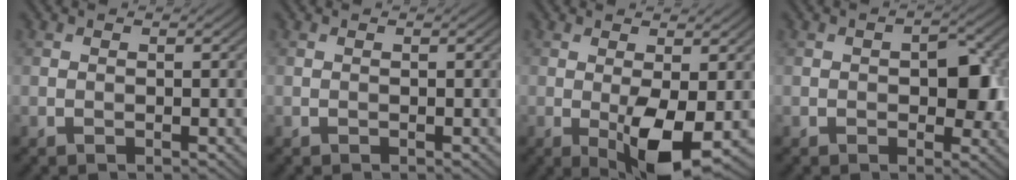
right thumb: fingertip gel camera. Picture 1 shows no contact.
{"total": 0.0}
{"total": 6.2, "force": [-1.2, 1.9, 5.8], "torque": [-0.103, -0.003, -0.019]}
{"total": 4.5, "force": [-0.1, 2.6, 3.7], "torque": [-0.054, -0.005, 0.000]}